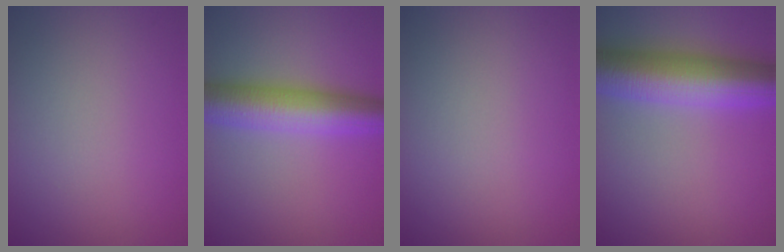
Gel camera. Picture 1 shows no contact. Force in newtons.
{"total": 7.0, "press": 7.0, "slide": 0.1}
{"total": 0.0}
{"total": 9.5, "press": 9.5, "slide": 0.1}